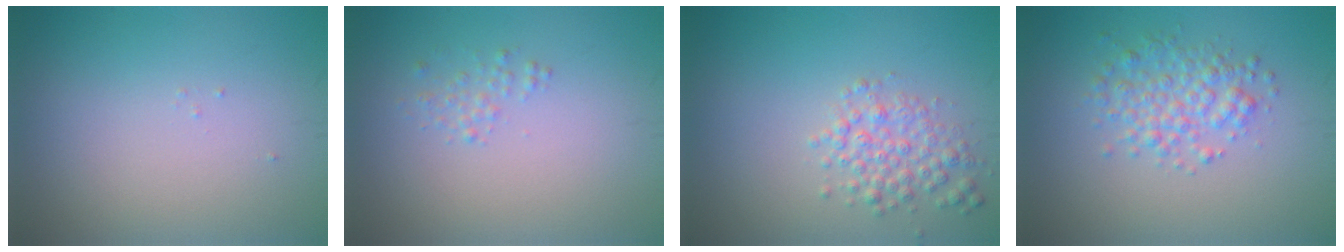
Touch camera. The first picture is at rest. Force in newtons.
{"total": 0.9, "press": 0.9, "slide": 0.0}
{"total": 2.8, "press": 2.8, "slide": 0.1}
{"total": 3.2, "press": 3.2, "slide": 0.1}